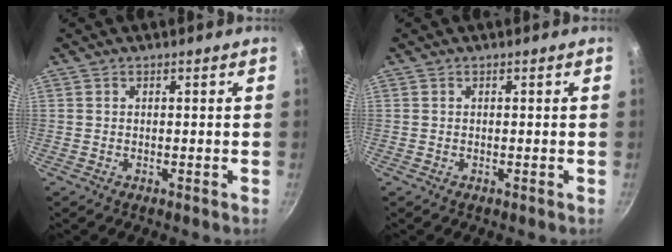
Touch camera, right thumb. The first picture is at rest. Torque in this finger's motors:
{"motor_torque": [-0.01, 0.00, 0.09, 0.01, 0.02]}